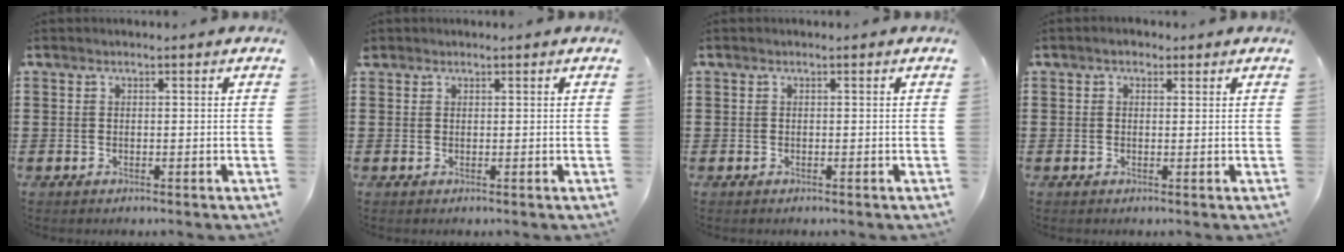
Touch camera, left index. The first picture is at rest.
{"total": 0.7, "force": [0.6, 0.4, 0.1], "torque": [-0.004, 0.003, 0.011]}
{"total": 0.0}
{"total": 1.0, "force": [0.5, 0.8, 0.5], "torque": [-0.011, 0.006, 0.008]}